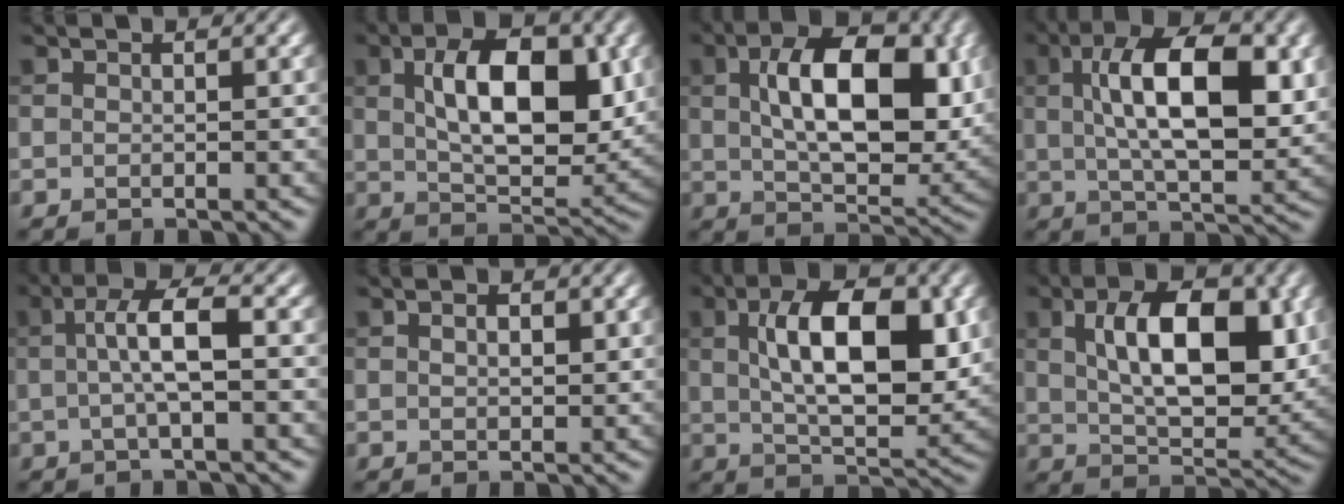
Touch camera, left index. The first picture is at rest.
{"total": 9.7, "force": [2.0, 4.8, 8.2], "torque": [-0.127, 0.000, 0.034]}
{"total": 11.3, "force": [2.1, 5.9, 9.5], "torque": [-0.143, 0.001, 0.037]}
{"total": 11.0, "force": [2.2, 4.7, 9.7], "torque": [-0.153, 0.003, 0.036]}
{"total": 4.4, "force": [0.1, 0.9, 4.3], "torque": [-0.077, 0.007, 0.002]}
{"total": 1.8, "force": [0.7, 1.0, 1.4], "torque": [-0.013, -0.006, 0.016]}
{"total": 10.3, "force": [2.0, 4.6, 9.0], "torque": [-0.142, 0.003, 0.033]}
{"total": 10.3, "force": [2.2, 5.0, 8.7], "torque": [-0.136, -0.001, 0.039]}